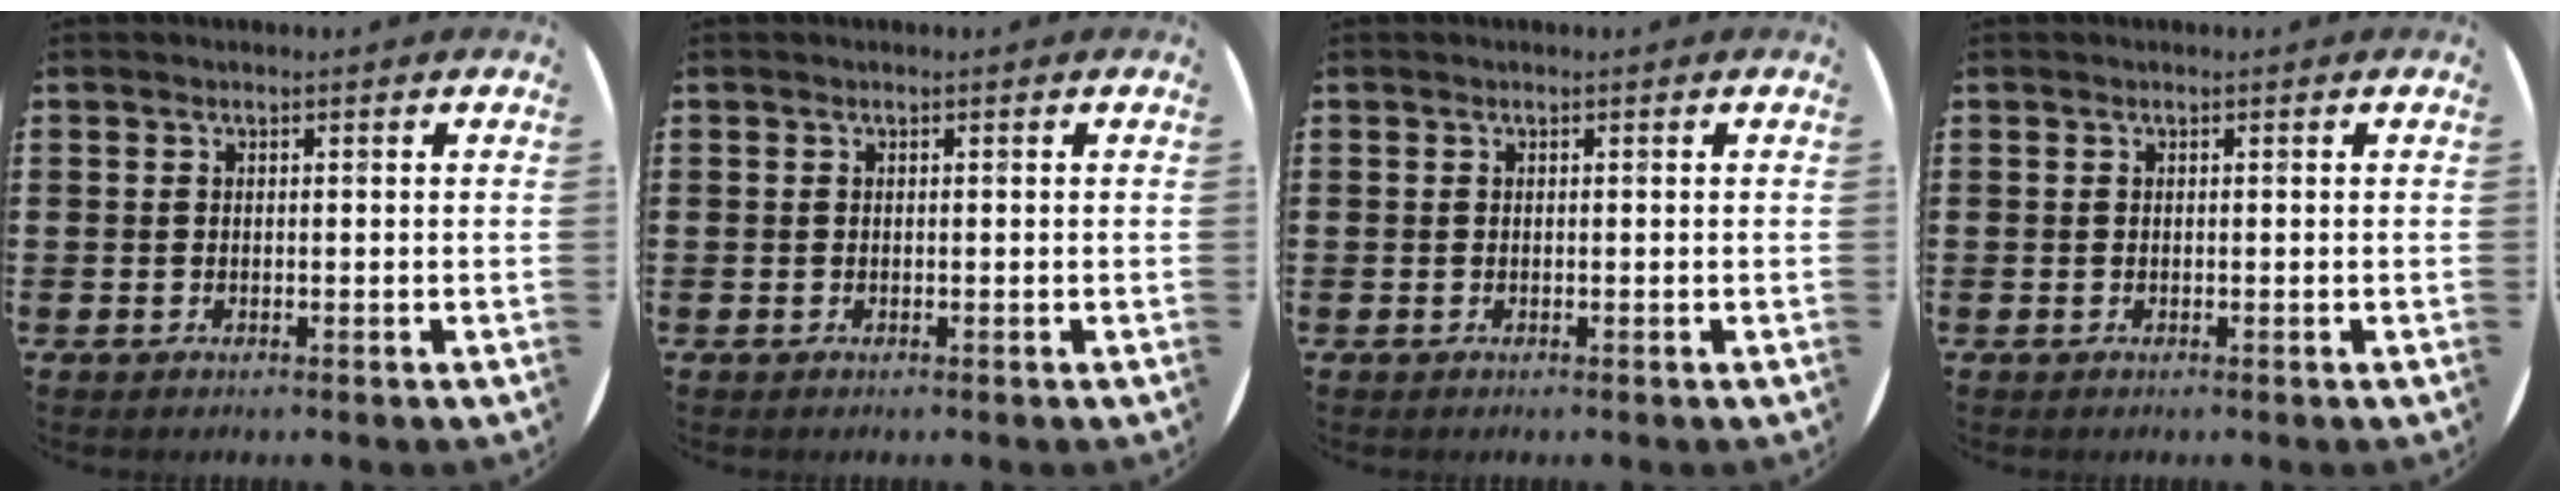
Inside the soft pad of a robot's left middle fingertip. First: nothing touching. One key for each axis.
{"total": 0.0}
{"total": 0.0}
{"total": 0.0}